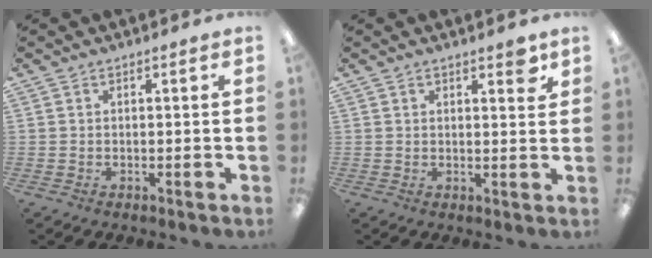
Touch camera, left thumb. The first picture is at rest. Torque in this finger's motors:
{"motor_torque": [0.28, 0.13, 0.20, -0.25, 0.01]}